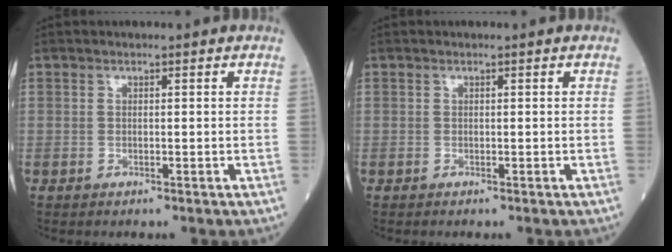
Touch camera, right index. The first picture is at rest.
{"total": 0.0}